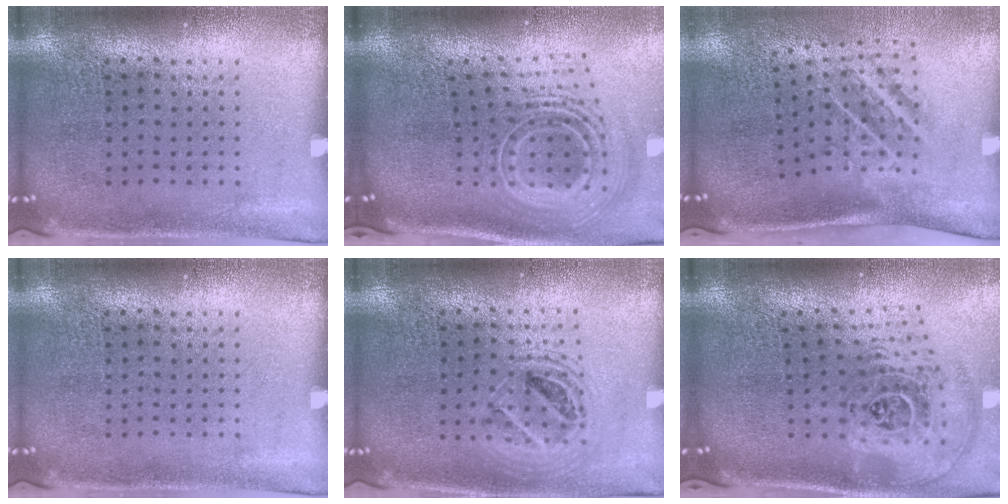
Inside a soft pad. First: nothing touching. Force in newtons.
{"total": 2.9, "press": 1.9, "slide": 2.1}
{"total": 2.0, "press": 1.2, "slide": 1.6}
{"total": 0.0}
{"total": 1.5, "press": 1.3, "slide": 0.7}
{"total": 2.7, "press": 1.8, "slide": 1.9}